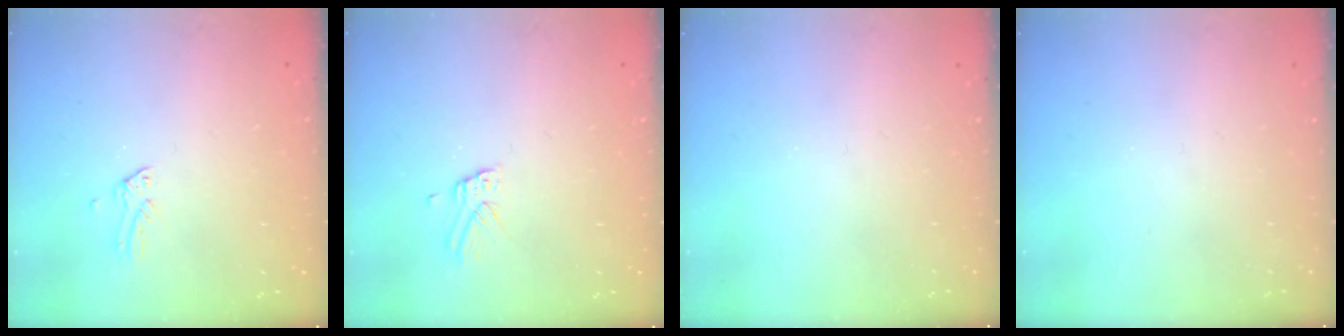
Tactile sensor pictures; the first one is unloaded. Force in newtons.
{"total": 2.8, "press": 2.8, "slide": 0.1}
{"total": 0.0}
{"total": 0.0}